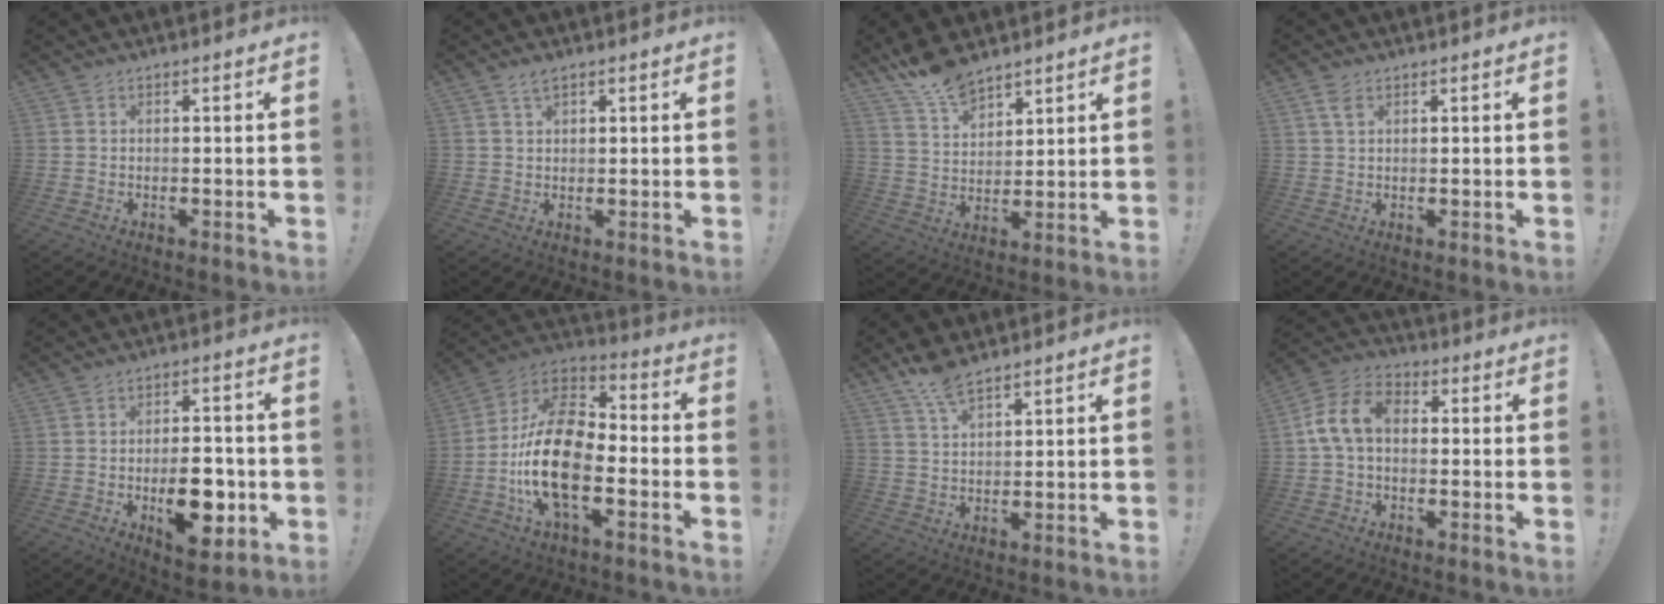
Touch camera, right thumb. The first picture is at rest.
{"total": 2.8, "force": [1.8, 1.3, 1.7], "torque": [-0.021, -0.006, 0.031]}
{"total": 10.1, "force": [8.4, 3.9, 4.0], "torque": [-0.084, -0.052, 0.164]}
{"total": 2.9, "force": [1.5, 1.4, 2.0], "torque": [-0.039, -0.002, 0.027]}
{"total": 13.5, "force": [-4.0, 7.3, 10.6], "torque": [-0.148, 0.014, -0.061]}
{"total": 21.8, "force": [-5.4, 11.7, 17.6], "torque": [-0.351, 0.024, -0.084]}
{"total": 6.9, "force": [5.2, 2.1, 4.1], "torque": [-0.078, -0.025, 0.097]}
{"total": 10.6, "force": [0.6, 7.0, 7.9], "torque": [-0.166, 0.014, 0.013]}